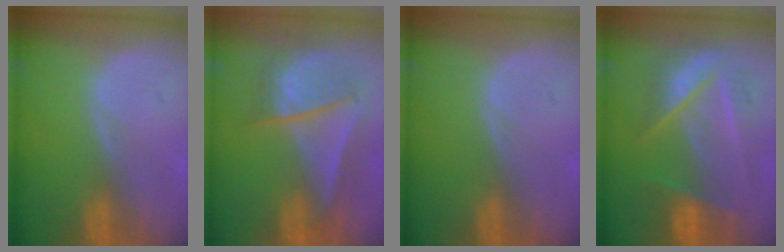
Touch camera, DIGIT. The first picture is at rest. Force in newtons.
{"total": 7.8, "press": 7.5, "slide": 2.1}
{"total": 0.0}
{"total": 8.2, "press": 7.8, "slide": 2.5}